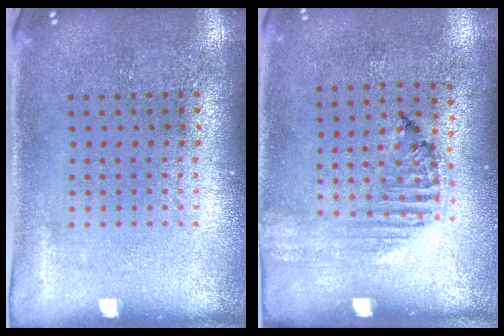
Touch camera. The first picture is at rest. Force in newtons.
{"total": 1.2, "press": 1.2, "slide": 0.2}